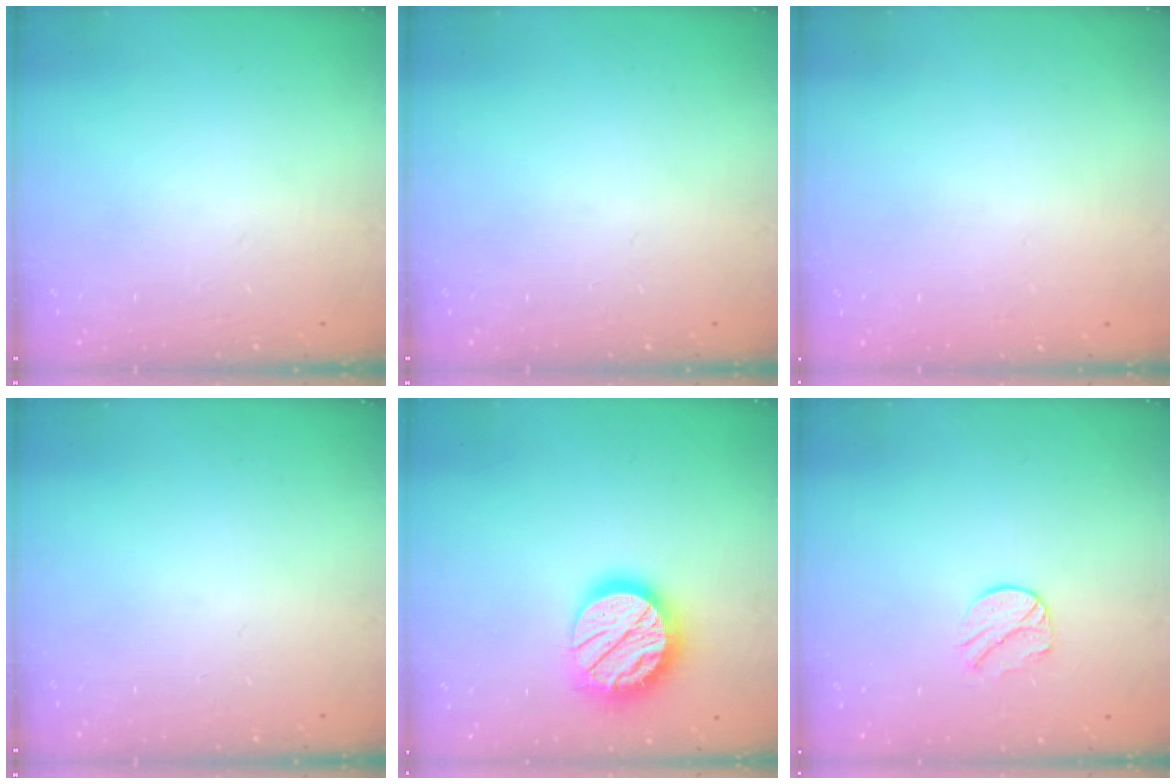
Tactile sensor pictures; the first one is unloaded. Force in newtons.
{"total": 0.0}
{"total": 0.5, "press": 0.5, "slide": 0.1}
{"total": 0.0}
{"total": 18.3, "press": 18.3, "slide": 1.3}
{"total": 8.0, "press": 8.0, "slide": 0.6}